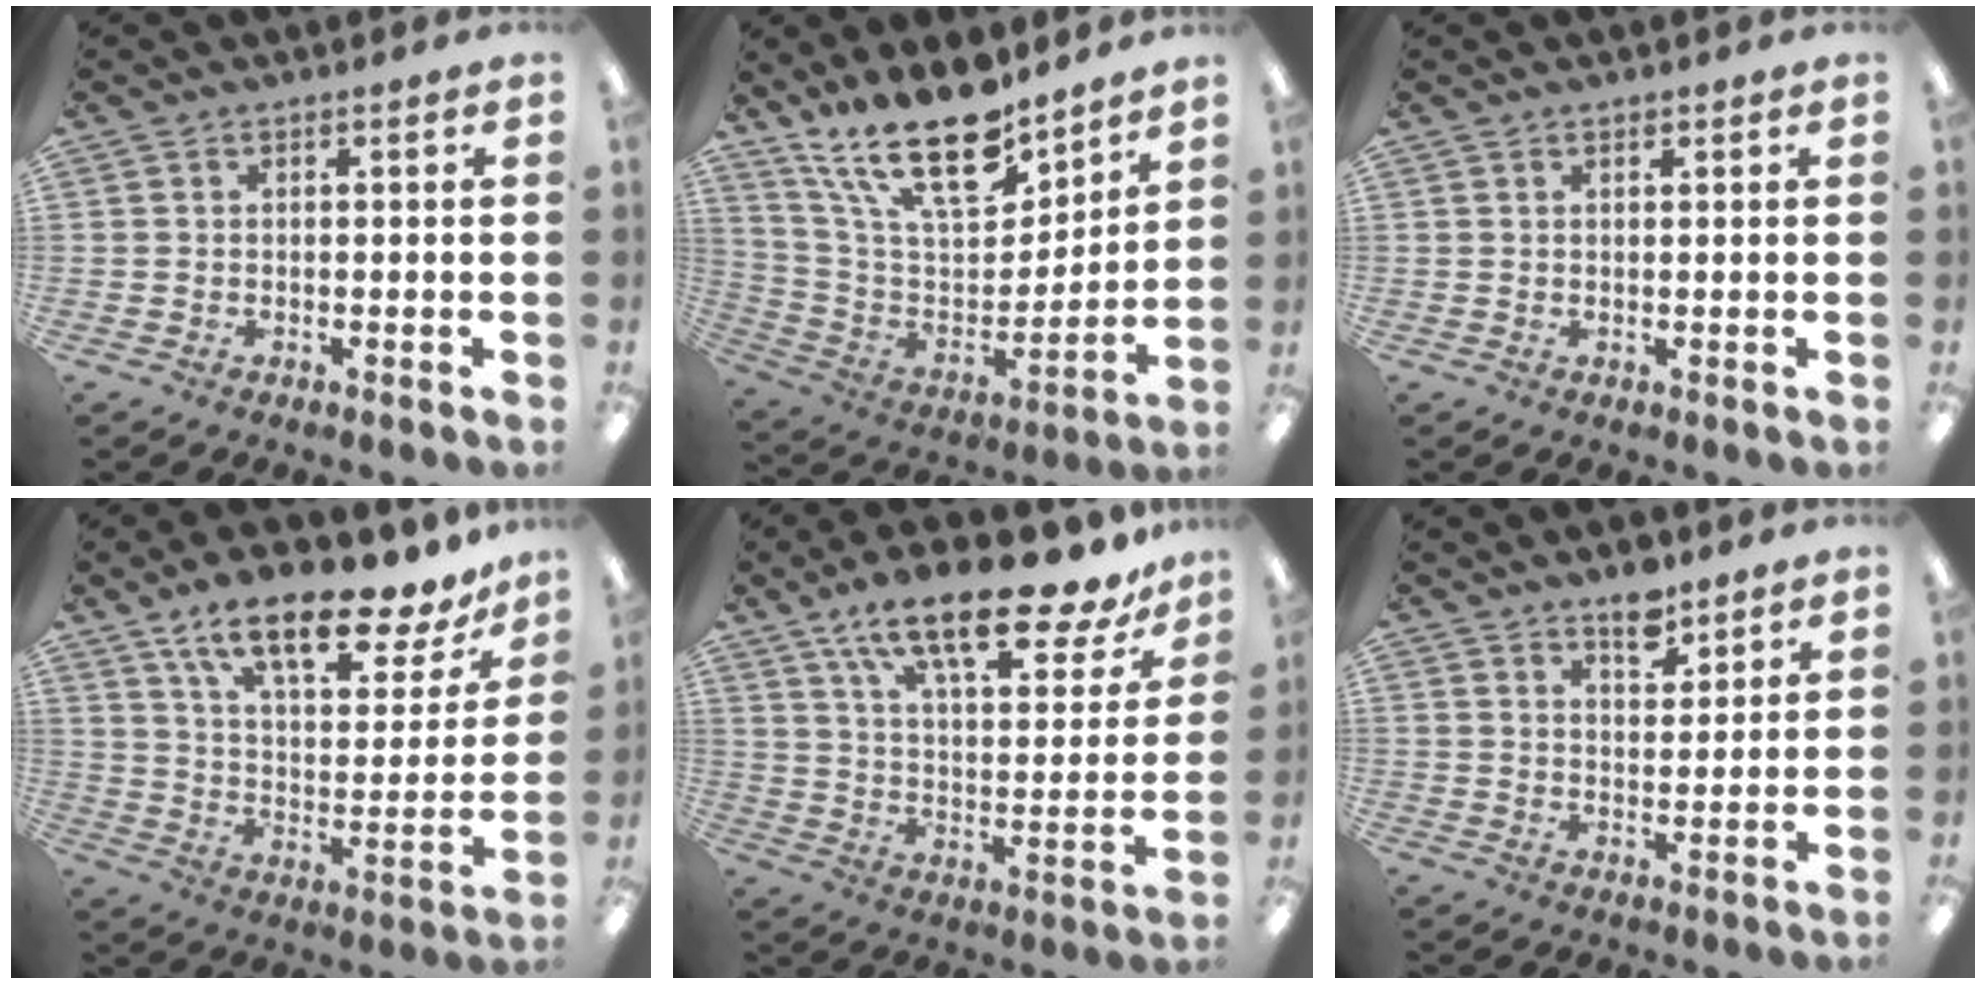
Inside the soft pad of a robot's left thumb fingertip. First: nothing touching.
{"total": 21.3, "force": [15.7, 8.3, 11.8], "torque": [-0.235, -0.096, 0.280]}
{"total": 0.8, "force": [0.7, 0.4, 0.3], "torque": [-0.005, 0.001, 0.013]}
{"total": 19.3, "force": [13.9, 6.3, 11.8], "torque": [-0.188, -0.090, 0.234]}
{"total": 21.0, "force": [15.2, 6.5, 13.0], "torque": [-0.210, -0.089, 0.255]}
{"total": 10.3, "force": [8.0, 4.4, 4.7], "torque": [-0.058, -0.048, 0.138]}